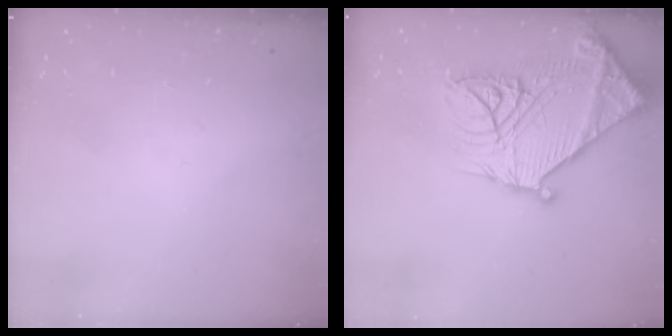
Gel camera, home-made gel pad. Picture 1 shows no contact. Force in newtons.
{"total": 28.1, "press": 27.9, "slide": 3.3}